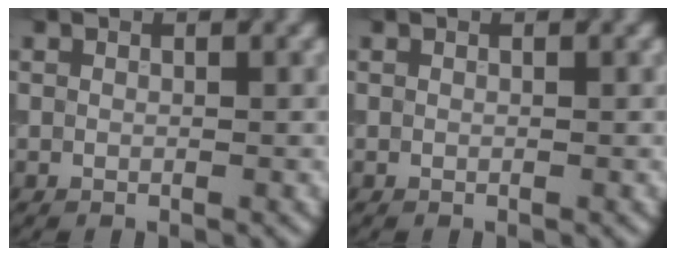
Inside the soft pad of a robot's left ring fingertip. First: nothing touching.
{"total": 0.0}